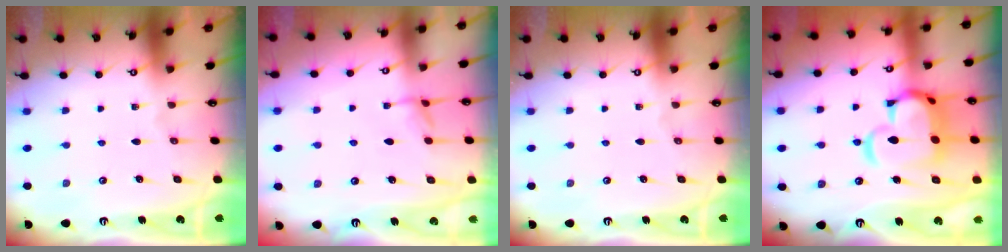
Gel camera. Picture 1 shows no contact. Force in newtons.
{"total": 2.6, "press": 2.6, "slide": 0.5}
{"total": 0.0}
{"total": 12.4, "press": 12.3, "slide": 1.7}